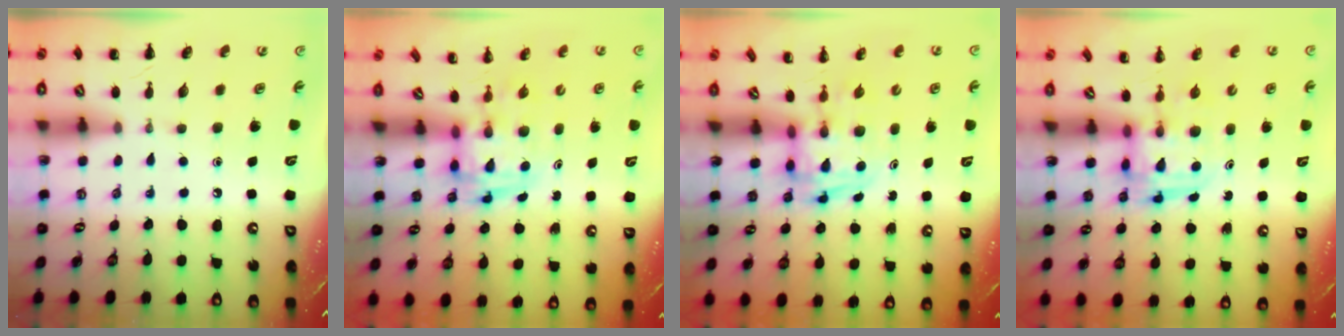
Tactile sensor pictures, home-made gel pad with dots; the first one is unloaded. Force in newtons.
{"total": 2.8, "press": 2.7, "slide": 0.5}
{"total": 2.9, "press": 2.9, "slide": 0.5}
{"total": 3.0, "press": 3.0, "slide": 0.3}